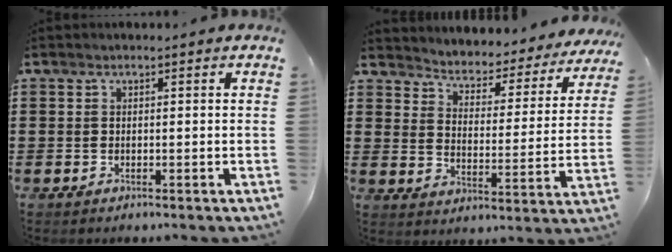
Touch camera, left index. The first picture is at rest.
{"total": 2.9, "force": [2.8, 0.3, -0.1], "torque": [-0.020, -0.032, 0.037]}